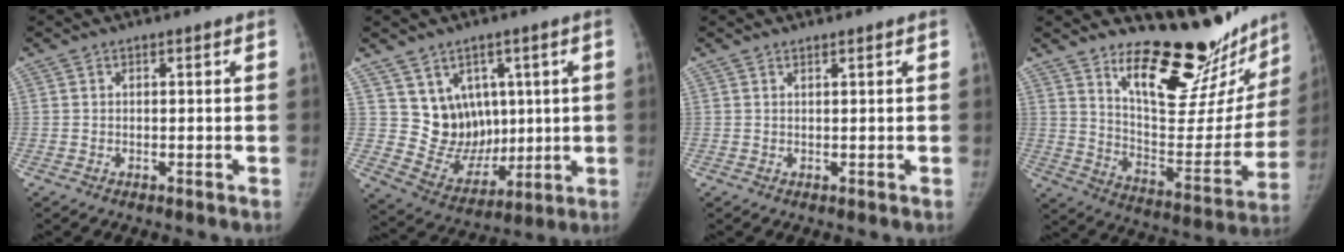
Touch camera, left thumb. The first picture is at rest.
{"total": 11.0, "force": [3.7, 9.2, 4.9], "torque": [-0.036, -0.030, 0.089]}
{"total": 0.6, "force": [0.5, 0.0, 0.2], "torque": [-0.007, -0.005, 0.011]}
{"total": 23.1, "force": [18.8, 7.4, 11.2], "torque": [-0.103, -0.155, 0.277]}